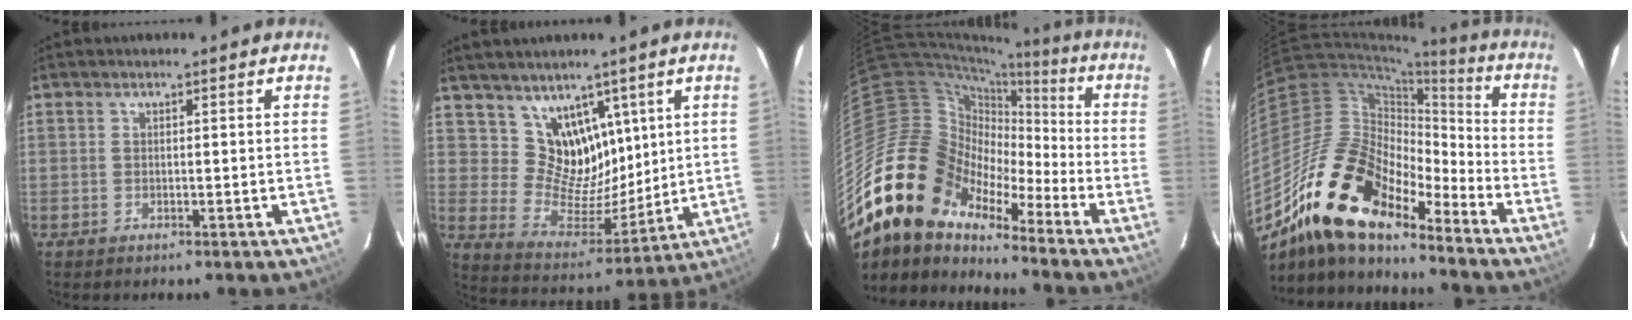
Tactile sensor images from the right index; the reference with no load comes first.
{"total": 11.5, "force": [6.7, 8.3, 4.4], "torque": [-0.068, -0.006, 0.137]}
{"total": 17.2, "force": [-12.6, 10.0, 6.1], "torque": [-0.112, 0.022, -0.249]}
{"total": 20.7, "force": [-15.2, 7.8, 11.6], "torque": [-0.206, -0.010, -0.289]}